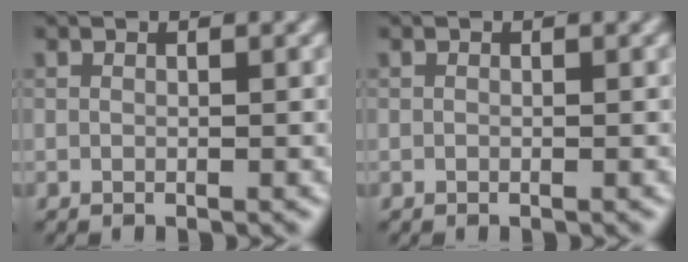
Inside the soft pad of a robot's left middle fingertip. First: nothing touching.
{"total": 0.6, "force": [-0.5, -0.2, -0.2], "torque": [0.002, 0.004, -0.002]}